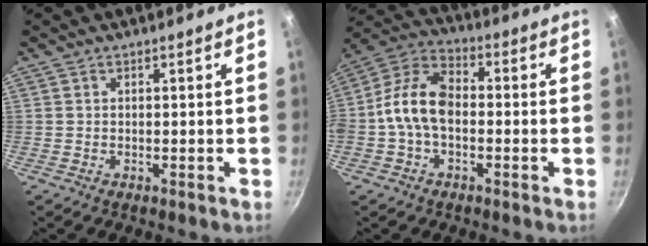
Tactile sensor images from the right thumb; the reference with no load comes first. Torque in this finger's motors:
{"motor_torque": [2.28, 2.33, 1.47, -1.30, 0.86]}